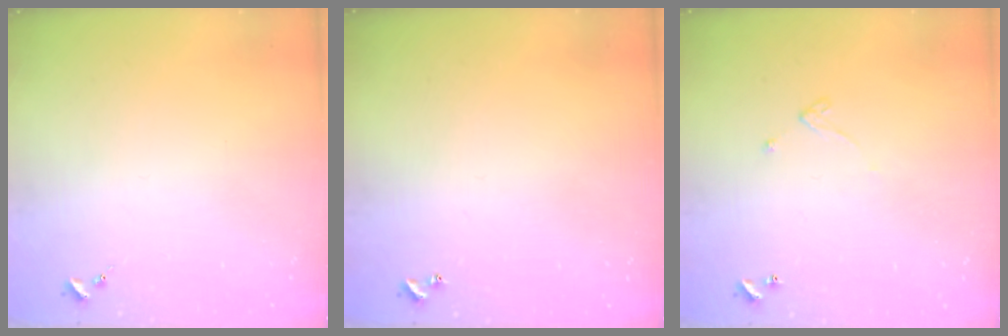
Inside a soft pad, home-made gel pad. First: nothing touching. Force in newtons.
{"total": 0.9, "press": 0.9, "slide": 0.2}
{"total": 3.4, "press": 3.4, "slide": 0.5}